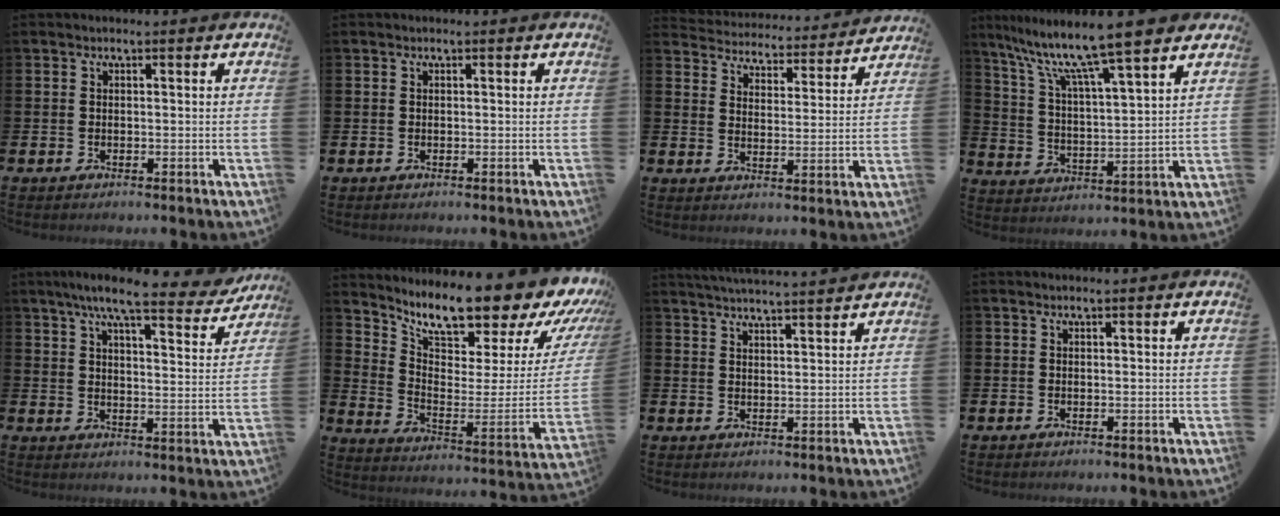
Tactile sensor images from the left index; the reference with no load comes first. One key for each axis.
{"total": 0.0}
{"total": 4.5, "fx": 4.4, "fy": 1.0, "fz": -0.1, "tx": -0.015, "ty": -0.046, "tz": 0.071}
{"total": 11.0, "fx": 9.5, "fy": 0.8, "fz": 5.5, "tx": -0.128, "ty": -0.063, "tz": 0.154}
{"total": 8.6, "fx": 7.4, "fy": 1.1, "fz": 4.2, "tx": -0.080, "ty": -0.040, "tz": 0.123}
{"total": 11.1, "fx": 10.2, "fy": 2.8, "fz": 3.2, "tx": -0.062, "ty": -0.102, "tz": 0.165}
{"total": 4.3, "fx": 4.3, "fy": -0.8, "fz": 0.3, "tx": -0.009, "ty": -0.027, "tz": 0.075}
{"total": 0.6, "fx": 0.5, "fy": 0.0, "fz": 0.2, "tx": 0.003, "ty": -0.002, "tz": 0.009}